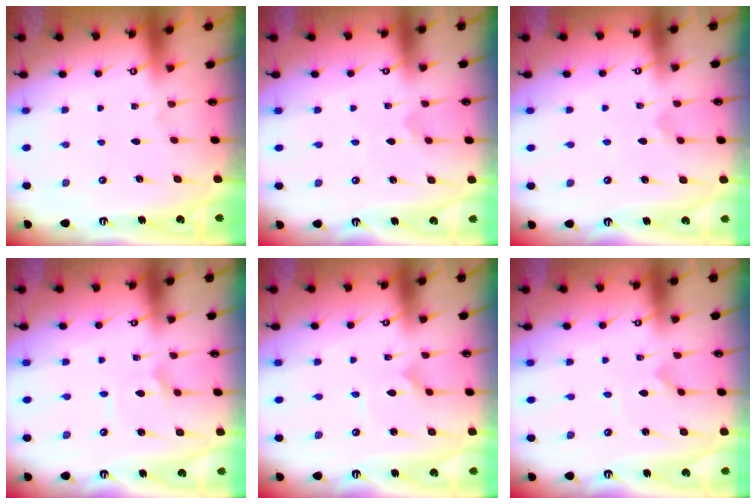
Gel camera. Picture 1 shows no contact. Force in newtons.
{"total": 1.3, "press": 1.3, "slide": 0.1}
{"total": 2.7, "press": 2.7, "slide": 0.3}
{"total": 2.5, "press": 2.5, "slide": 0.2}
{"total": 1.4, "press": 1.4, "slide": 0.2}
{"total": 0.0}